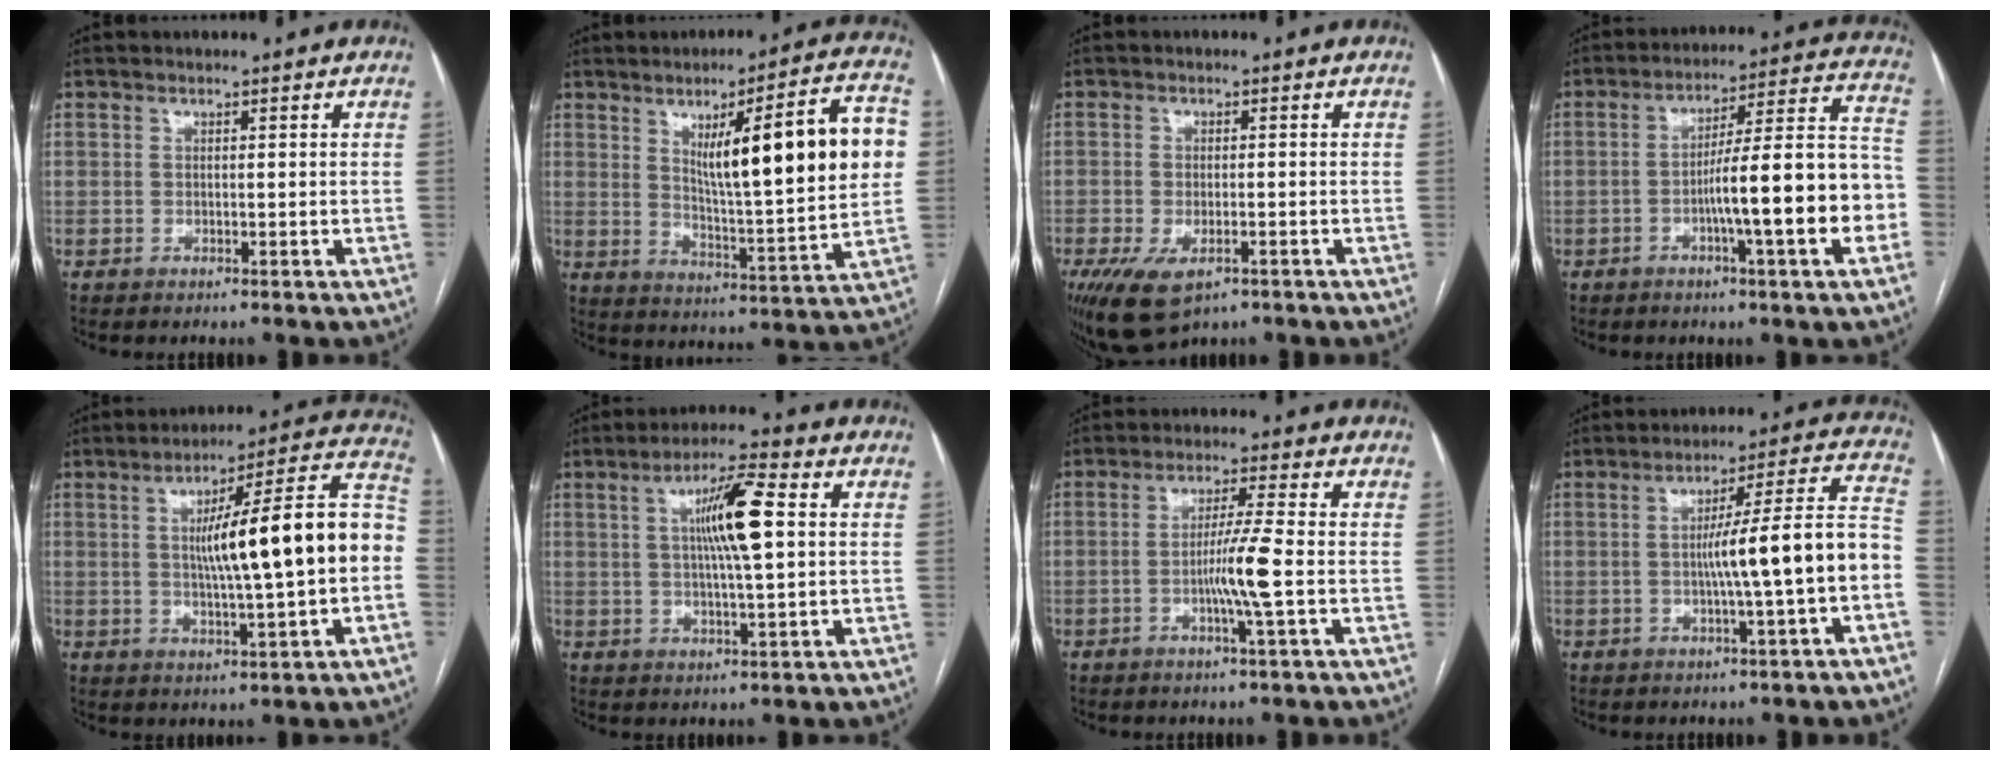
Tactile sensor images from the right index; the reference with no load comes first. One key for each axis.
{"total": 20.0, "fx": 4.6, "fy": 1.5, "fz": 19.4, "tx": -0.273, "ty": 0.008, "tz": 0.064}
{"total": 8.4, "fx": -4.6, "fy": 3.9, "fz": 5.8, "tx": -0.108, "ty": -0.015, "tz": -0.070}
{"total": 16.2, "fx": -4.2, "fy": 0.5, "fz": 15.6, "tx": -0.217, "ty": 0.025, "tz": -0.062}
{"total": 18.3, "fx": 0.1, "fy": 1.3, "fz": 18.2, "tx": -0.265, "ty": 0.035, "tz": -0.001}
{"total": 9.5, "fx": 1.8, "fy": 0.7, "fz": 9.4, "tx": -0.165, "ty": 0.010, "tz": 0.029}
{"total": 6.3, "fx": -1.4, "fy": -0.9, "fz": 6.0, "tx": -0.113, "ty": -0.002, "tz": -0.026}
{"total": 12.7, "fx": -2.6, "fy": -0.7, "fz": 12.4, "tx": -0.177, "ty": 0.026, "tz": -0.039}